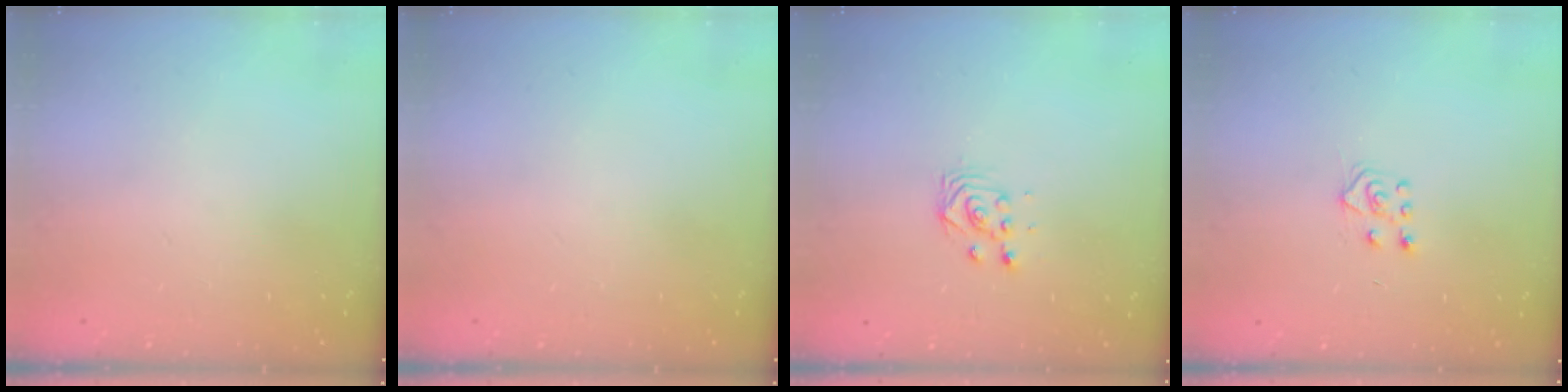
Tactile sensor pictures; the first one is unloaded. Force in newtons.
{"total": 0.0}
{"total": 2.9, "press": 2.9, "slide": 0.4}
{"total": 6.1, "press": 6.1, "slide": 0.5}